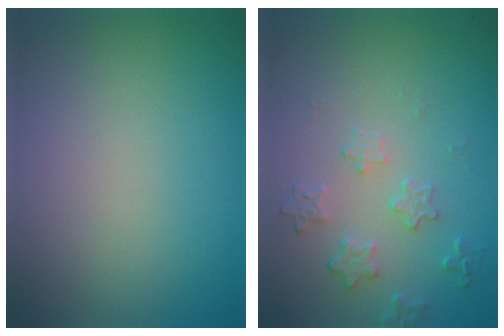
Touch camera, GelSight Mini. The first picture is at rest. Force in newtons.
{"total": 2.2, "press": 1.6, "slide": 1.6}